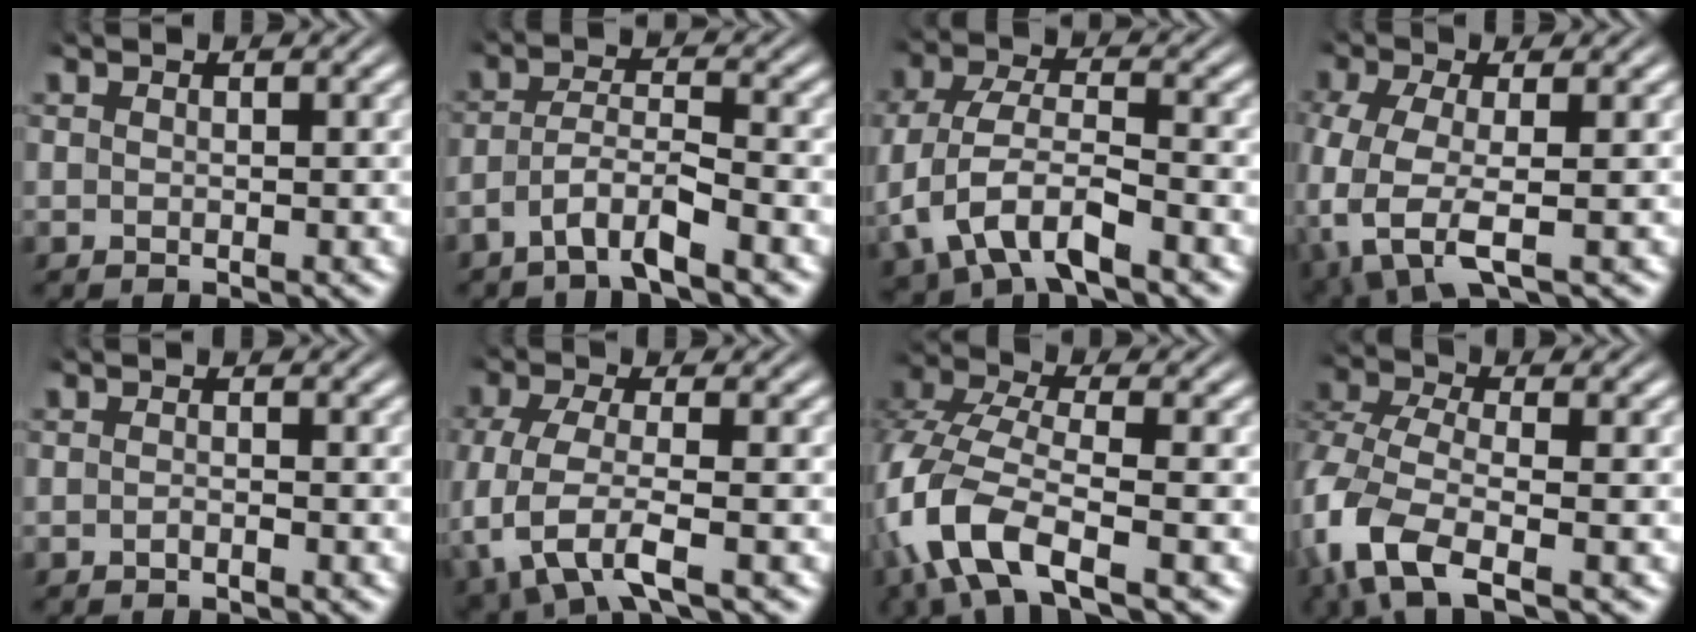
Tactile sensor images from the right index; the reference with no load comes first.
{"total": 3.9, "force": [-2.8, 1.6, 2.2], "torque": [-0.051, -0.013, -0.049]}
{"total": 8.3, "force": [-2.4, 5.8, 5.4], "torque": [-0.140, -0.036, -0.028]}
{"total": 7.9, "force": [-2.4, 5.4, 5.3], "torque": [-0.156, -0.054, -0.023]}
{"total": 1.0, "force": [-0.8, 0.4, 0.3], "torque": [-0.008, 0.005, -0.021]}
{"total": 6.8, "force": [-1.8, 4.4, 4.8], "torque": [-0.143, -0.043, -0.016]}
{"total": 8.4, "force": [-2.8, 5.4, 5.8], "torque": [-0.174, -0.041, -0.038]}
{"total": 7.7, "force": [-3.0, 4.8, 5.2], "torque": [-0.157, -0.054, -0.029]}